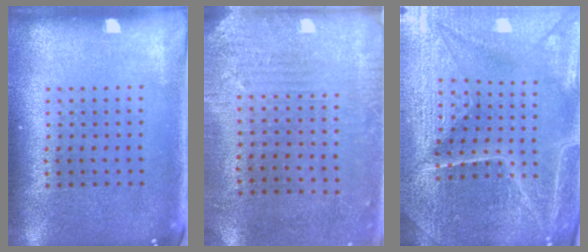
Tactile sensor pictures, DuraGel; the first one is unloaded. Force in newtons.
{"total": 2.8, "press": 2.3, "slide": 1.5}
{"total": 5.3, "press": 4.9, "slide": 1.9}